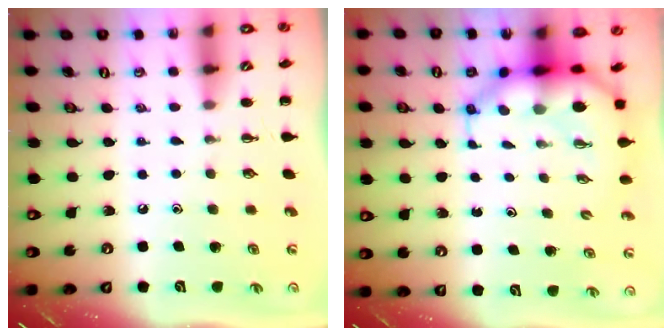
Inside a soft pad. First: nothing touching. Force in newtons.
{"total": 8.0, "press": 7.7, "slide": 2.1}